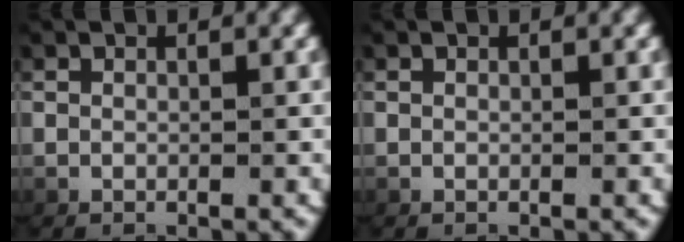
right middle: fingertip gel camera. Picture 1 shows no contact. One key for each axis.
{"total": 0.0}